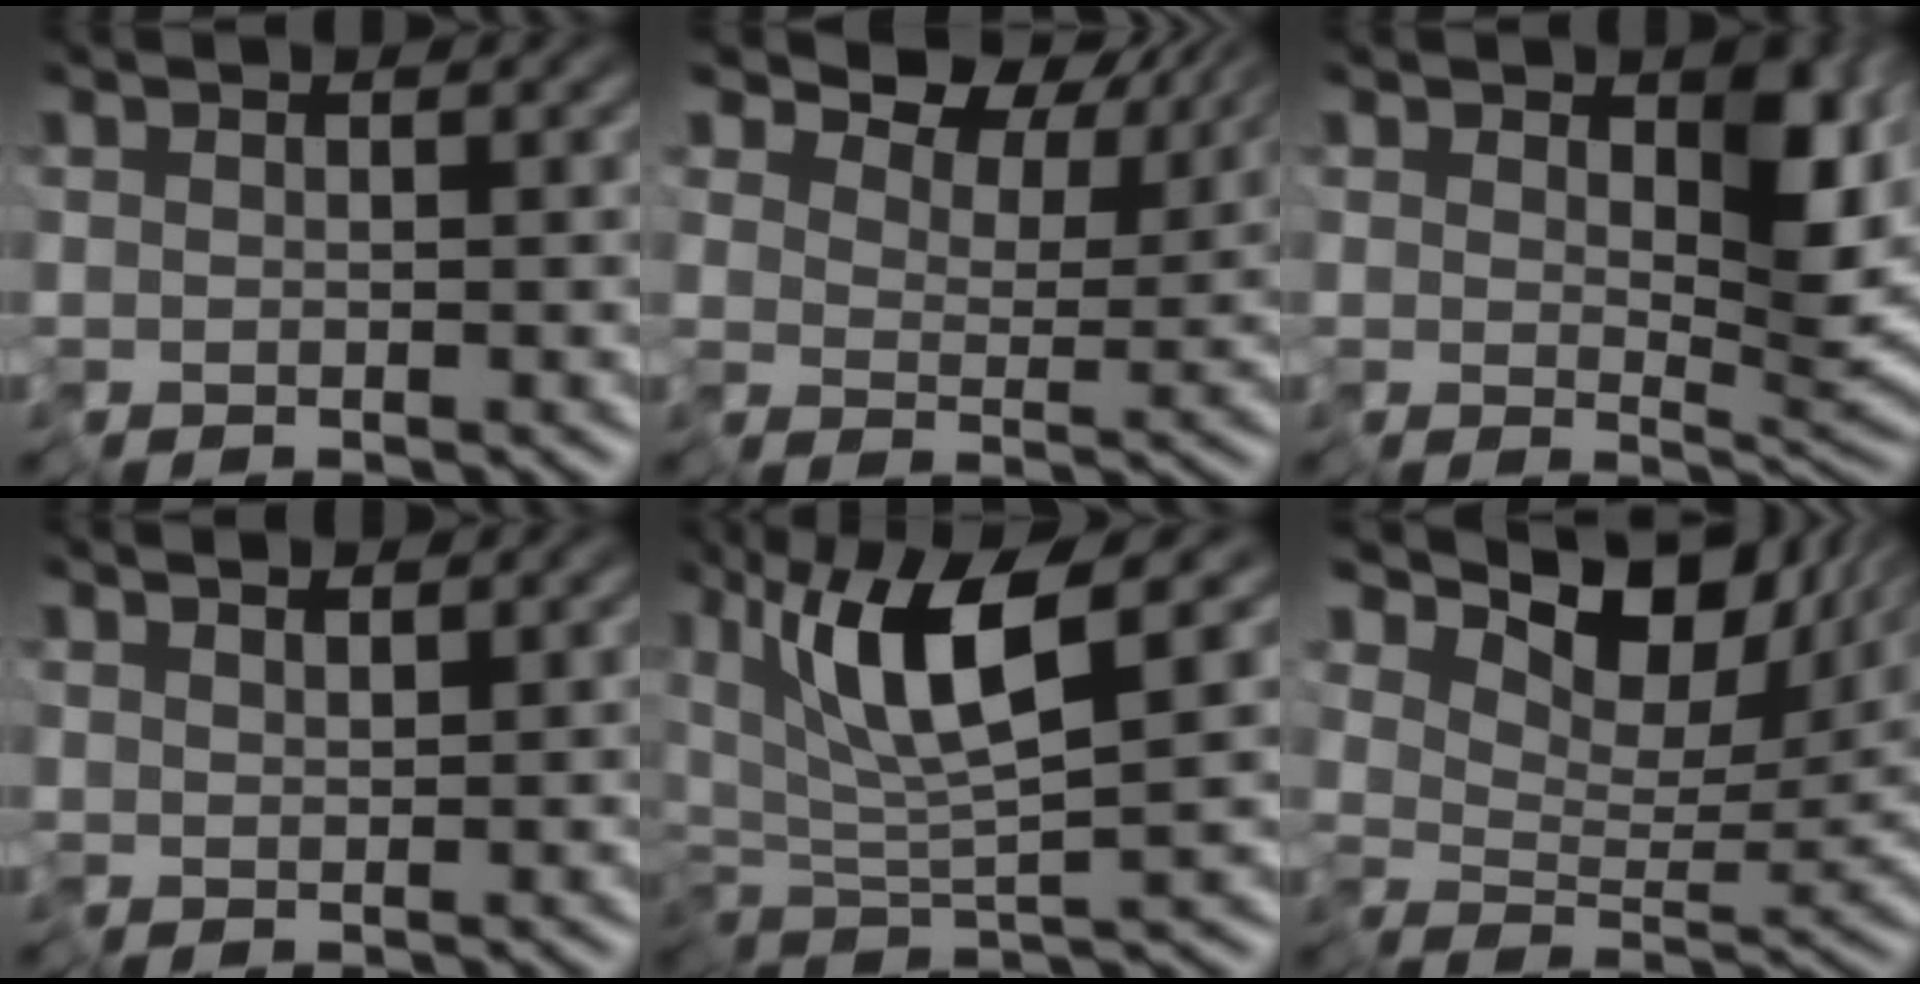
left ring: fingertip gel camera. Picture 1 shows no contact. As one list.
[{"total": 7.0, "force": [5.3, 3.3, 3.1], "torque": [-0.054, 0.004, 0.079]}, {"total": 6.0, "force": [2.1, 3.4, 4.5], "torque": [-0.077, -0.011, 0.032]}, {"total": 1.3, "force": [1.1, 0.0, 0.6], "torque": [-0.015, 0.008, 0.023]}, {"total": 7.6, "force": [3.0, 1.0, 6.9], "torque": [-0.134, 0.010, 0.051]}, {"total": 10.2, "force": [7.3, 4.7, 5.5], "torque": [-0.101, 0.007, 0.123]}]